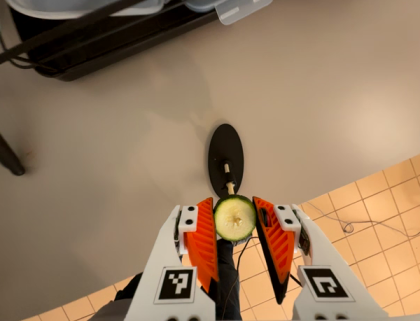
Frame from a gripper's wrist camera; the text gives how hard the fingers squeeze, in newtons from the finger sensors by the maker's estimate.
{"total": 8.1, "left": 7.8, "right": 8.3}